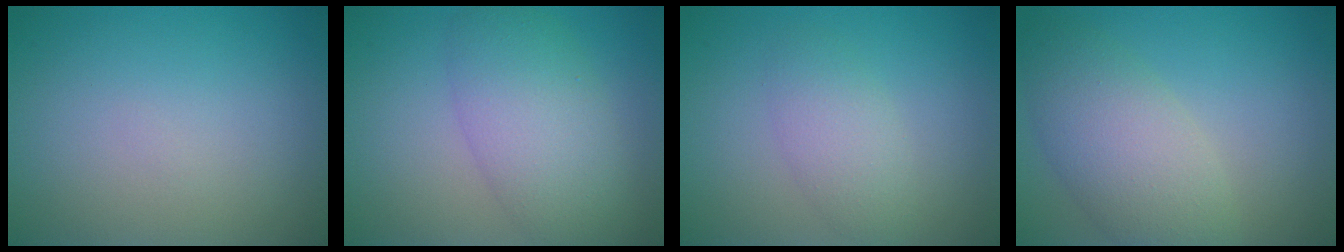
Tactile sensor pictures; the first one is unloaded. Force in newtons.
{"total": 6.1, "press": 6.1, "slide": 0.2}
{"total": 2.7, "press": 2.7, "slide": 0.1}
{"total": 5.6, "press": 5.6, "slide": 0.4}